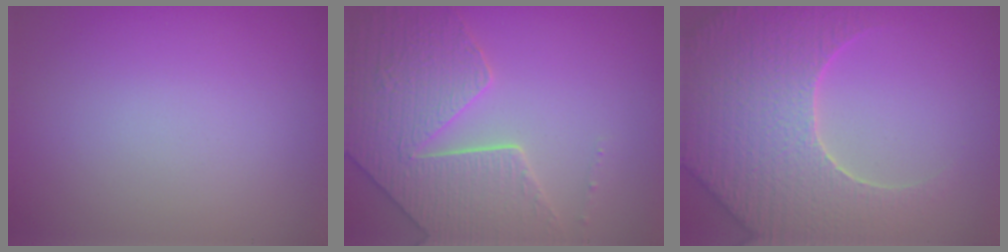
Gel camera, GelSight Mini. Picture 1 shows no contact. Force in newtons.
{"total": 6.3, "press": 5.6, "slide": 3.1}
{"total": 7.9, "press": 7.6, "slide": 2.2}